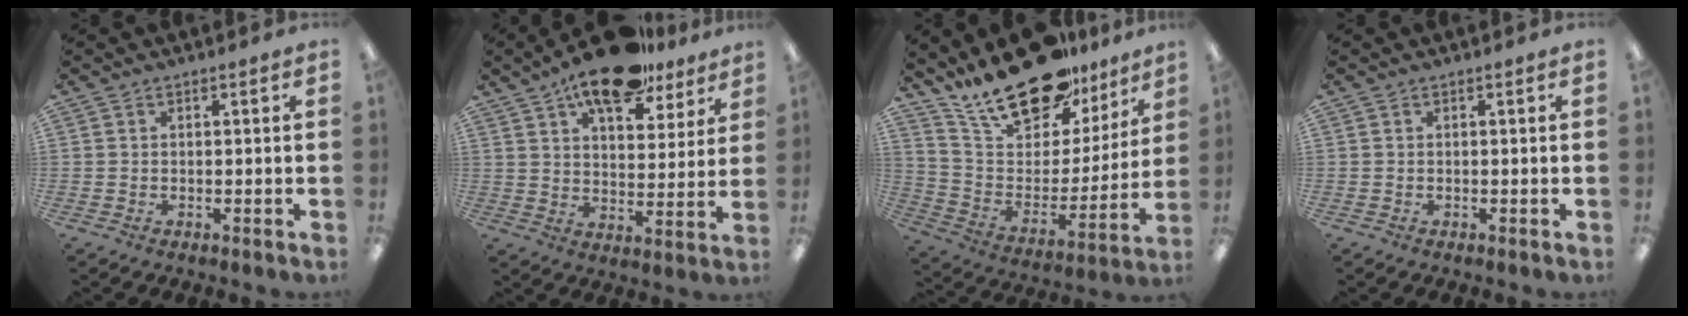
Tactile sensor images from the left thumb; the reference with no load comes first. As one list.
[{"total": 15.8, "force": [11.6, 6.5, 8.5], "torque": [-0.128, -0.060, 0.199]}, {"total": 24.2, "force": [19.1, 9.9, 11.0], "torque": [-0.191, -0.123, 0.335]}, {"total": 0.0}]